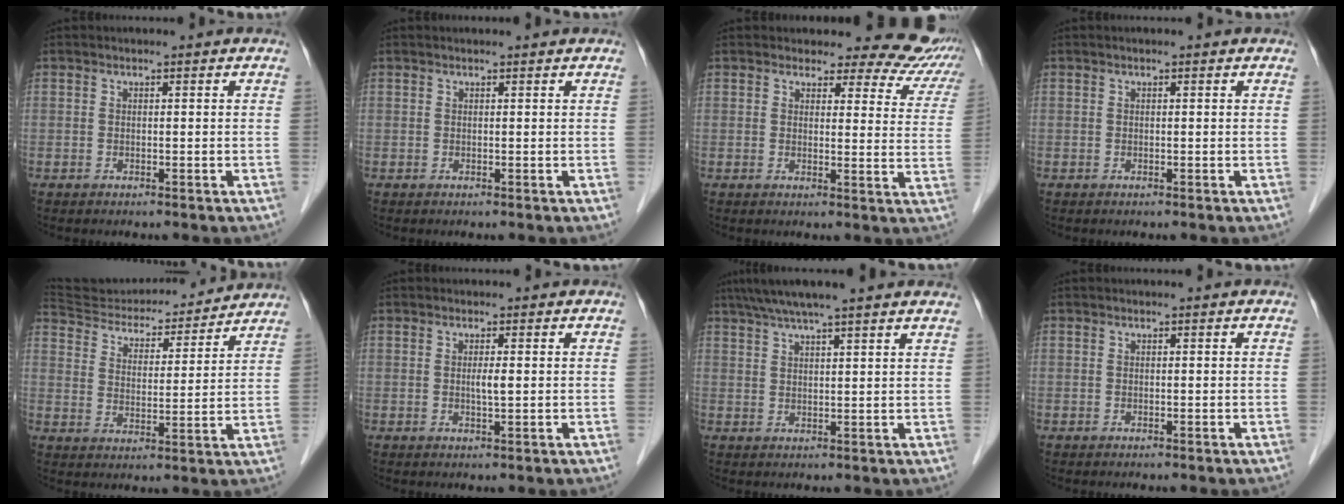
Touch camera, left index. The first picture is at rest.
{"total": 1.5, "force": [1.4, 0.1, 0.4], "torque": [-0.009, 0.017, 0.019]}
{"total": 13.5, "force": [12.5, 4.4, 2.6], "torque": [0.010, -0.055, 0.104]}
{"total": 0.0}
{"total": 20.3, "force": [19.2, 4.0, 5.0], "torque": [-0.086, 0.014, 0.280]}
{"total": 1.4, "force": [0.1, 0.1, 1.4], "torque": [-0.027, -0.001, 0.003]}
{"total": 10.6, "force": [8.7, -0.2, 6.0], "torque": [-0.098, 0.039, 0.117]}
{"total": 0.0}